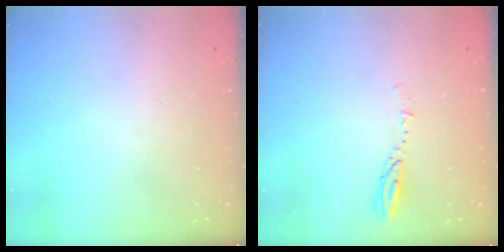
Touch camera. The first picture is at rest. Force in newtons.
{"total": 3.8, "press": 3.8, "slide": 0.2}